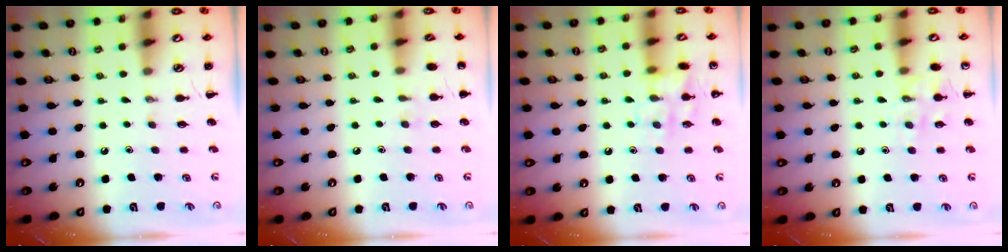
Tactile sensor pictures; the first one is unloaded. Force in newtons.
{"total": 5.8, "press": 5.6, "slide": 1.6}
{"total": 11.5, "press": 11.4, "slide": 0.6}
{"total": 8.6, "press": 8.5, "slide": 1.3}